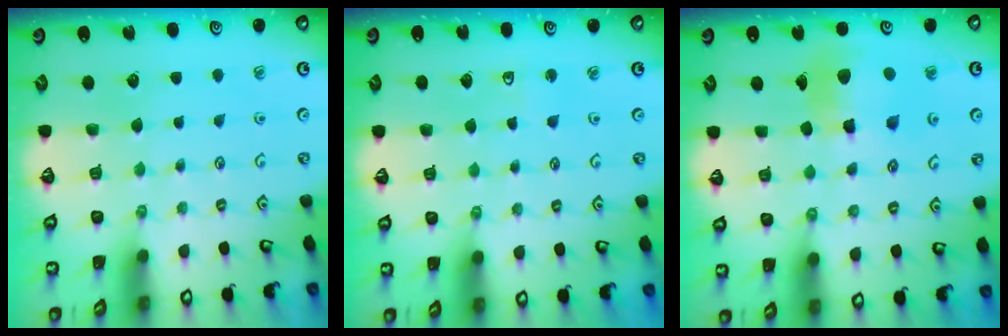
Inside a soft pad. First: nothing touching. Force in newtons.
{"total": 2.9, "press": 2.9, "slide": 0.6}
{"total": 10.3, "press": 10.2, "slide": 1.3}